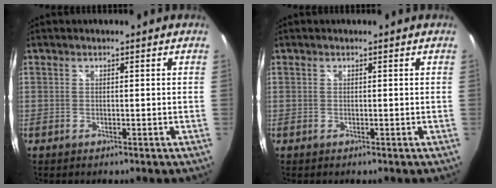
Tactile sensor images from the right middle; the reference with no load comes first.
{"total": 0.0}